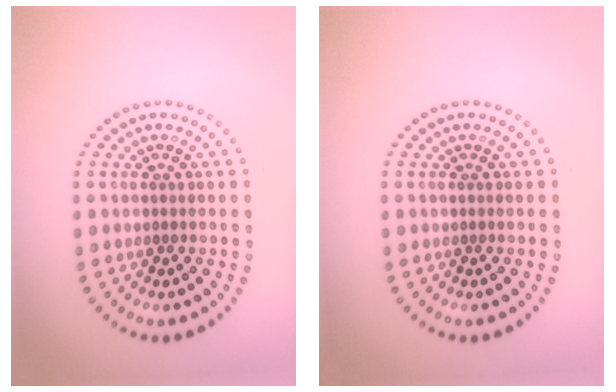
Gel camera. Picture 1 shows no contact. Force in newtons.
{"total": 0.0}